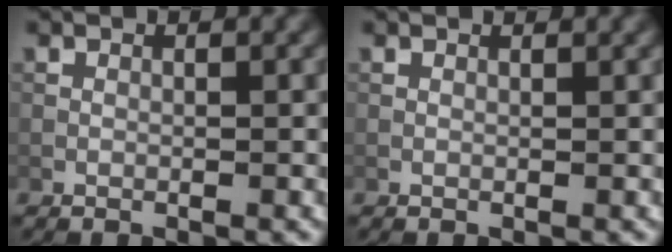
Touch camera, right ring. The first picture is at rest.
{"total": 1.0, "force": [0.9, 0.1, 0.4], "torque": [-0.011, -0.002, 0.005]}